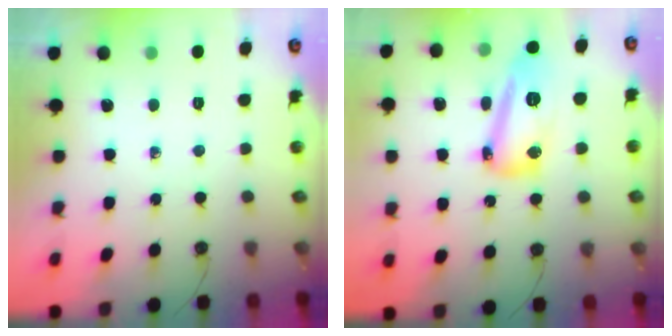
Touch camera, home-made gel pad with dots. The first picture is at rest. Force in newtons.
{"total": 13.9, "press": 13.8, "slide": 1.2}